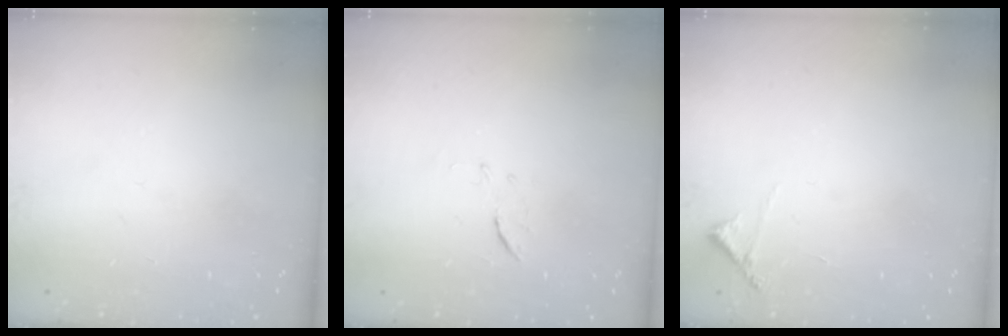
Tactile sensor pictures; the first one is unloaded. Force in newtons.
{"total": 6.2, "press": 6.0, "slide": 1.8}
{"total": 5.7, "press": 5.7, "slide": 0.3}